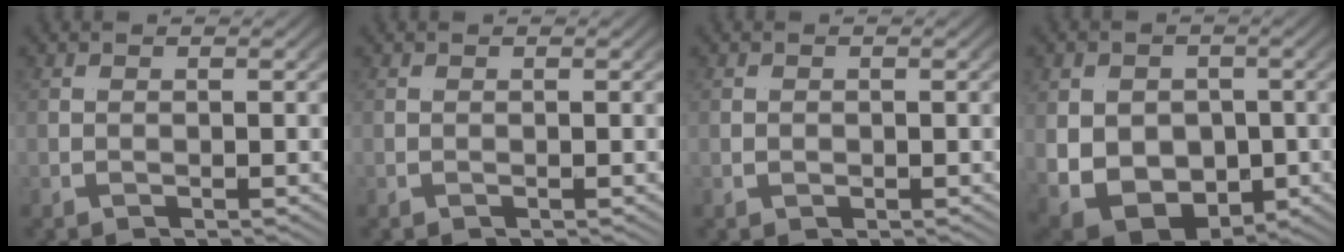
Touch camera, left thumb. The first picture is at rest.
{"total": 0.0}
{"total": 0.7, "force": [-0.1, 0.6, 0.4], "torque": [-0.007, -0.005, 0.002]}
{"total": 11.5, "force": [-1.1, 8.9, 7.3], "torque": [-0.135, -0.023, -0.017]}